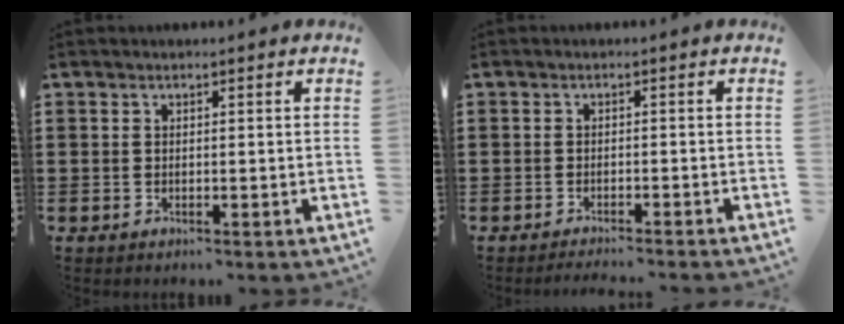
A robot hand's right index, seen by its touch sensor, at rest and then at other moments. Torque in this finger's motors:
{"motor_torque": [-0.15, 1.41, -1.05, -0.19]}